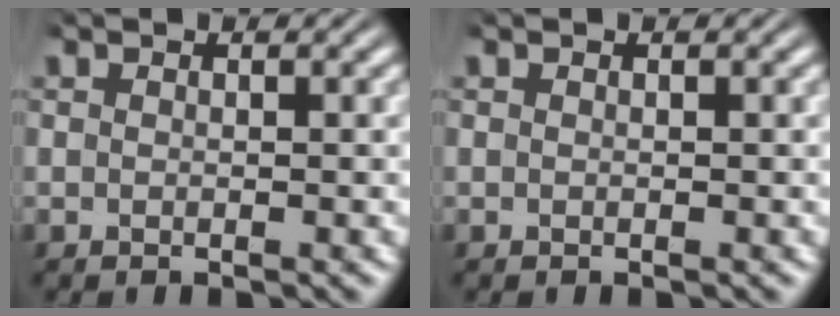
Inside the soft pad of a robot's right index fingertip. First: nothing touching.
{"total": 0.0}